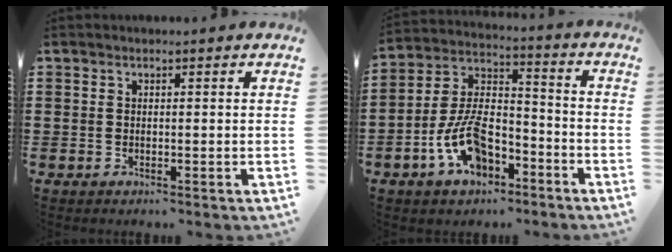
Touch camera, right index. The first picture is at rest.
{"total": 10.5, "force": [-5.8, 5.4, 6.9], "torque": [-0.160, 0.007, -0.110]}